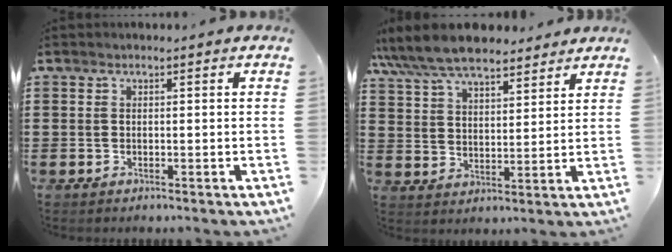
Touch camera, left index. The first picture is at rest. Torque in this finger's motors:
{"motor_torque": [1.94, -0.20, 1.06, 0.21]}